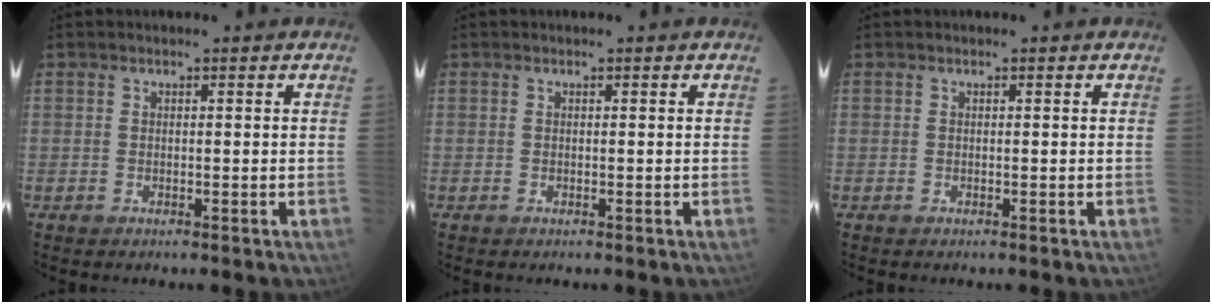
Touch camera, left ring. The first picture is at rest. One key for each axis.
{"total": 0.0}
{"total": 0.0}